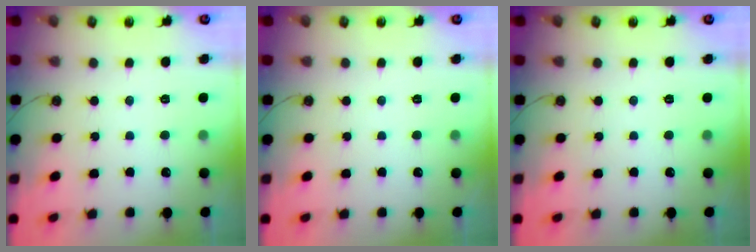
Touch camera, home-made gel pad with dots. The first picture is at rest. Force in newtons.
{"total": 0.0}
{"total": 0.0}